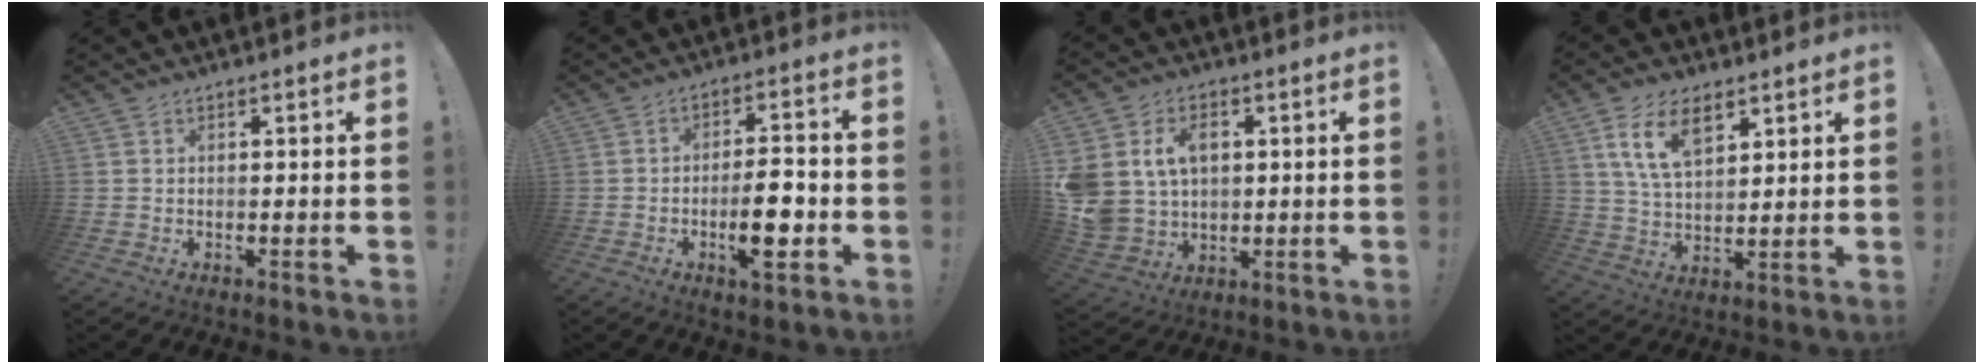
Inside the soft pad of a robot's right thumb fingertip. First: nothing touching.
{"total": 10.5, "force": [-3.4, 3.1, 9.4], "torque": [-0.158, 0.004, -0.062]}
{"total": 11.9, "force": [3.6, 9.4, 6.3], "torque": [-0.127, -0.018, 0.072]}
{"total": 11.5, "force": [6.5, 6.2, 7.3], "torque": [-0.140, -0.006, 0.126]}